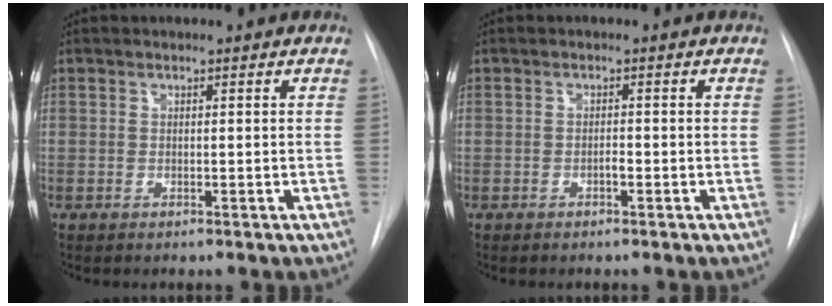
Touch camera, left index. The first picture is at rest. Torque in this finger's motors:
{"motor_torque": [0.07, 0.03, 0.00, 0.00]}